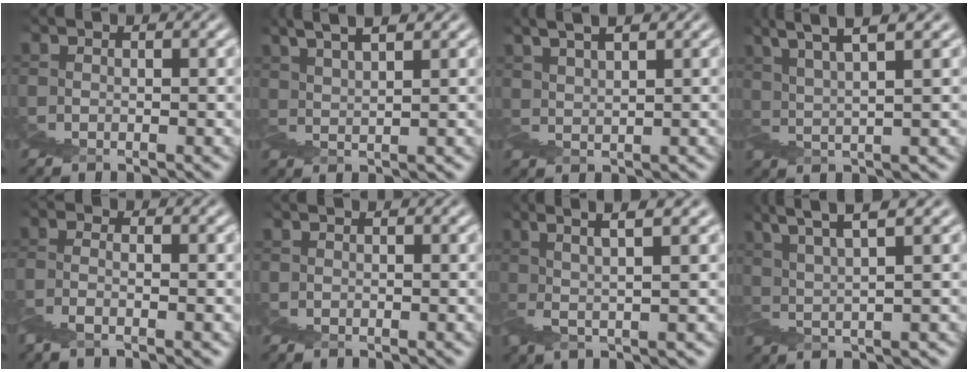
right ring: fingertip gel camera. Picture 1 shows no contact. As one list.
[{"total": 4.3, "force": [2.8, -2.8, 1.7], "torque": [-0.015, 0.035, 0.041]}, {"total": 2.7, "force": [2.0, -0.7, 1.7], "torque": [0.005, 0.029, 0.027]}, {"total": 6.0, "force": [3.8, -4.4, 1.3], "torque": [-0.006, 0.043, 0.057]}, {"total": 1.8, "force": [0.5, -1.8, -0.1], "torque": [-0.004, 0.025, -0.004]}, {"total": 0.0}, {"total": 5.8, "force": [2.6, -5.2, -0.5], "torque": [0.038, 0.050, 0.032]}, {"total": 5.6, "force": [3.7, -3.9, 1.6], "torque": [-0.015, 0.037, 0.057]}]